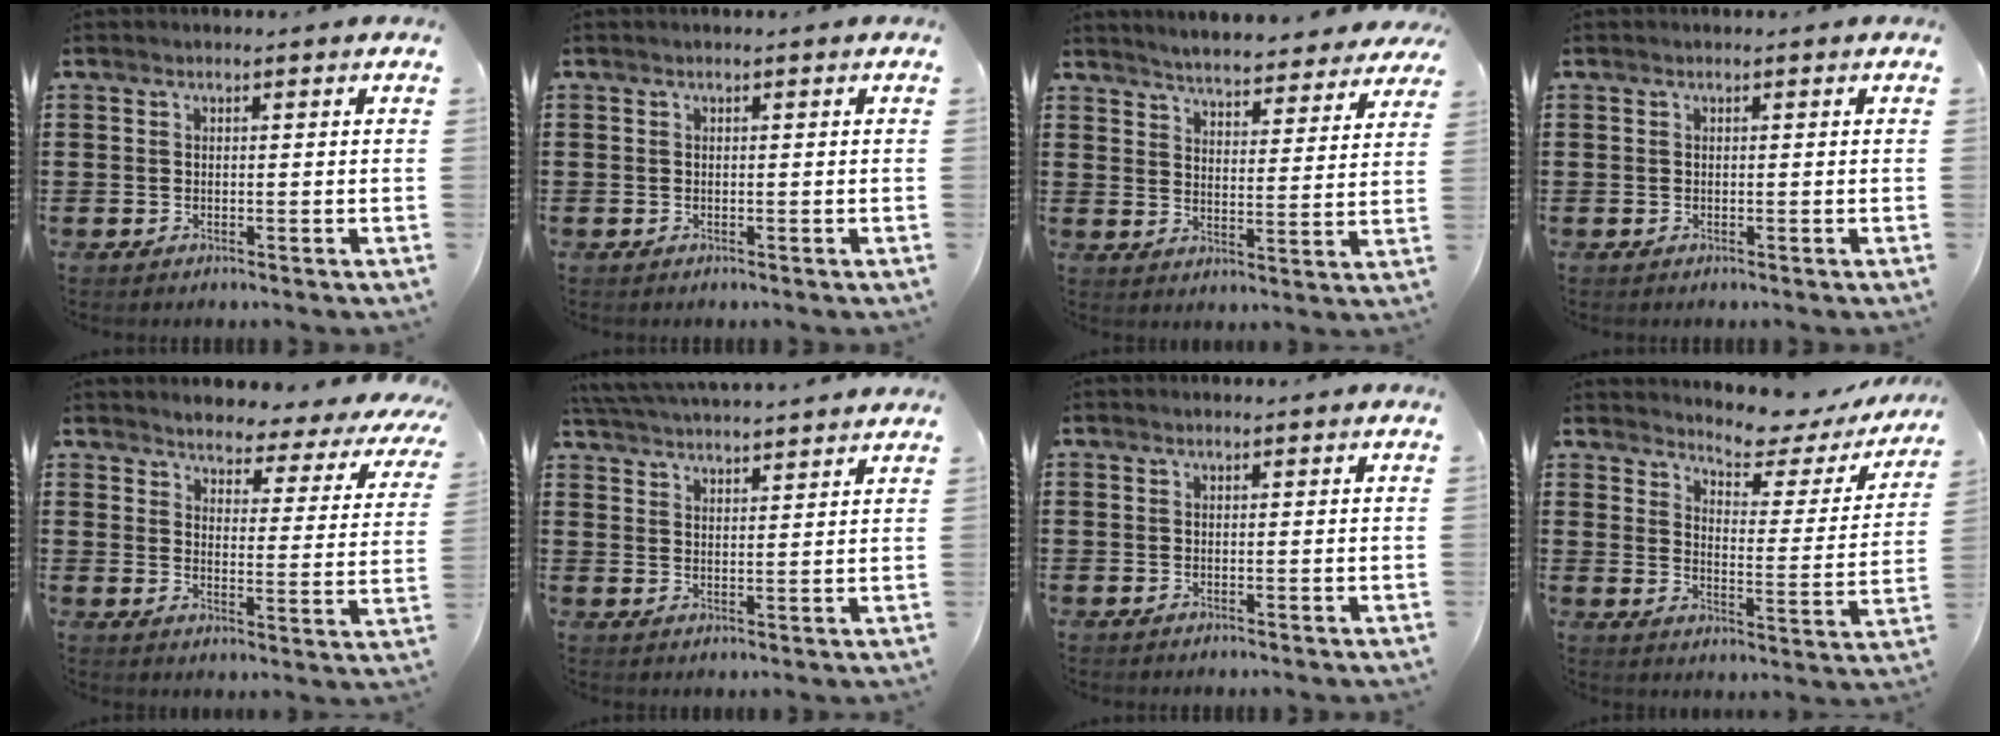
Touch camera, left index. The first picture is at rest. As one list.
[{"total": 0.0}, {"total": 4.4, "force": [4.3, -0.3, 0.4], "torque": [-0.032, -0.030, 0.073]}, {"total": 0.0}, {"total": 3.2, "force": [3.1, 0.4, 0.2], "torque": [-0.020, -0.032, 0.044]}, {"total": 4.0, "force": [4.0, -0.5, 0.1], "torque": [-0.019, -0.020, 0.070]}, {"total": 0.0}, {"total": 5.1, "force": [4.9, 0.7, 1.5], "torque": [-0.041, -0.041, 0.077]}]